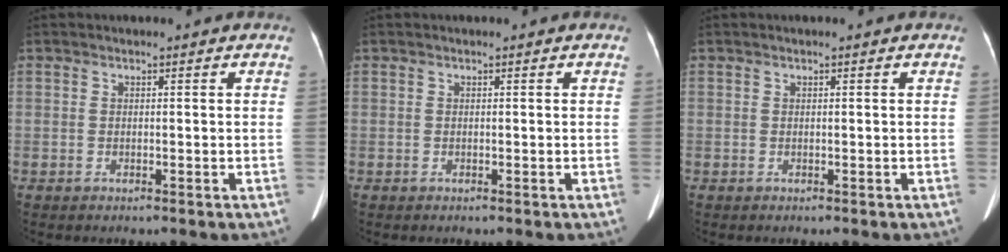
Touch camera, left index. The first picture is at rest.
{"total": 0.0}
{"total": 0.0}